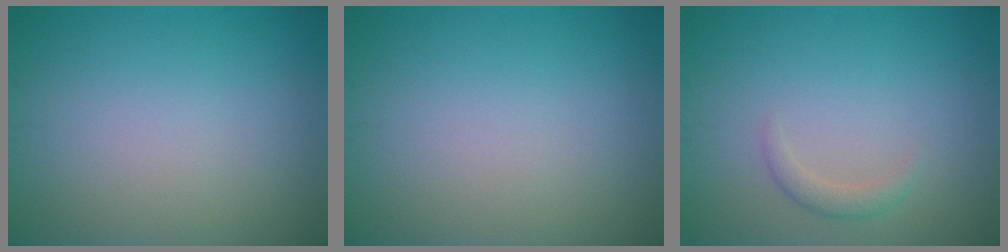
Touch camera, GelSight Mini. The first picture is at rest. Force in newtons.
{"total": 0.0}
{"total": 1.3, "press": 1.3, "slide": 0.1}